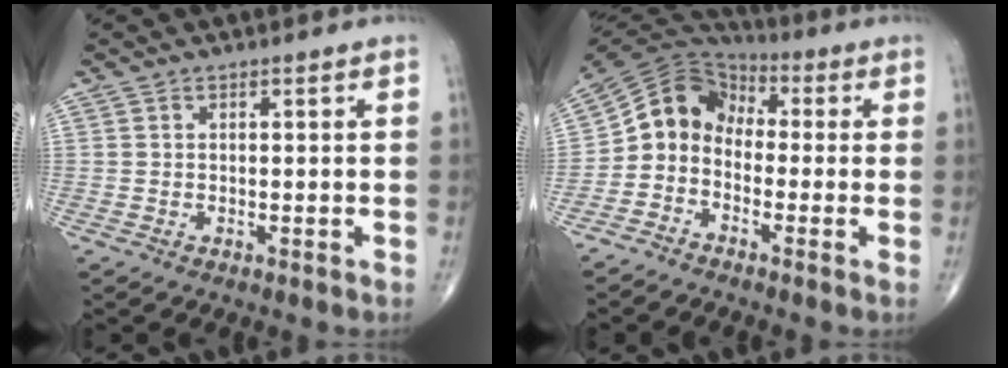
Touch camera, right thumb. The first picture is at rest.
{"total": 9.5, "force": [-2.2, 7.9, 4.8], "torque": [-0.071, 0.064, -0.061]}